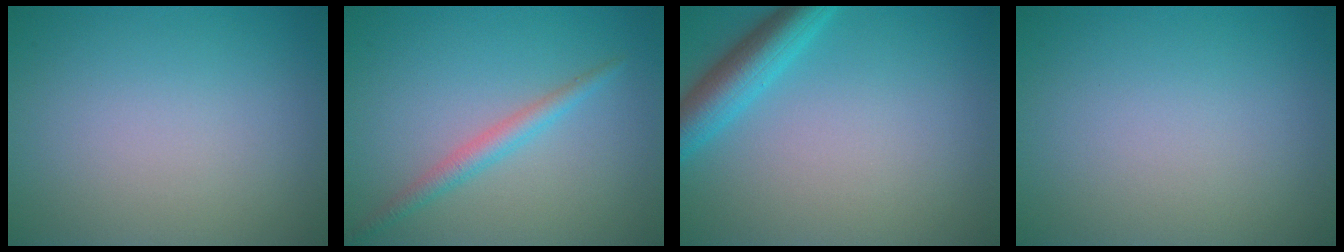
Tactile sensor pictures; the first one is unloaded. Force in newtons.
{"total": 2.0, "press": 2.0, "slide": 0.1}
{"total": 4.2, "press": 4.2, "slide": 0.2}
{"total": 0.0}